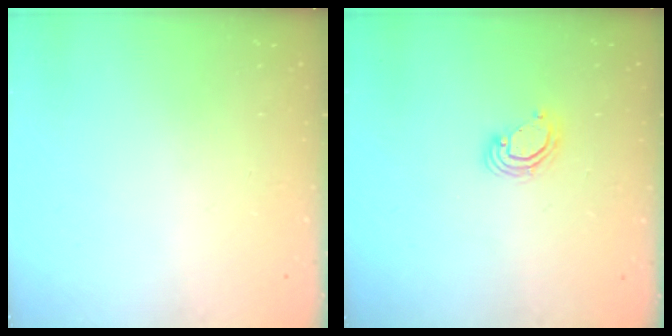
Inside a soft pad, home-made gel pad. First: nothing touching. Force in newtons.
{"total": 4.8, "press": 4.8, "slide": 0.3}